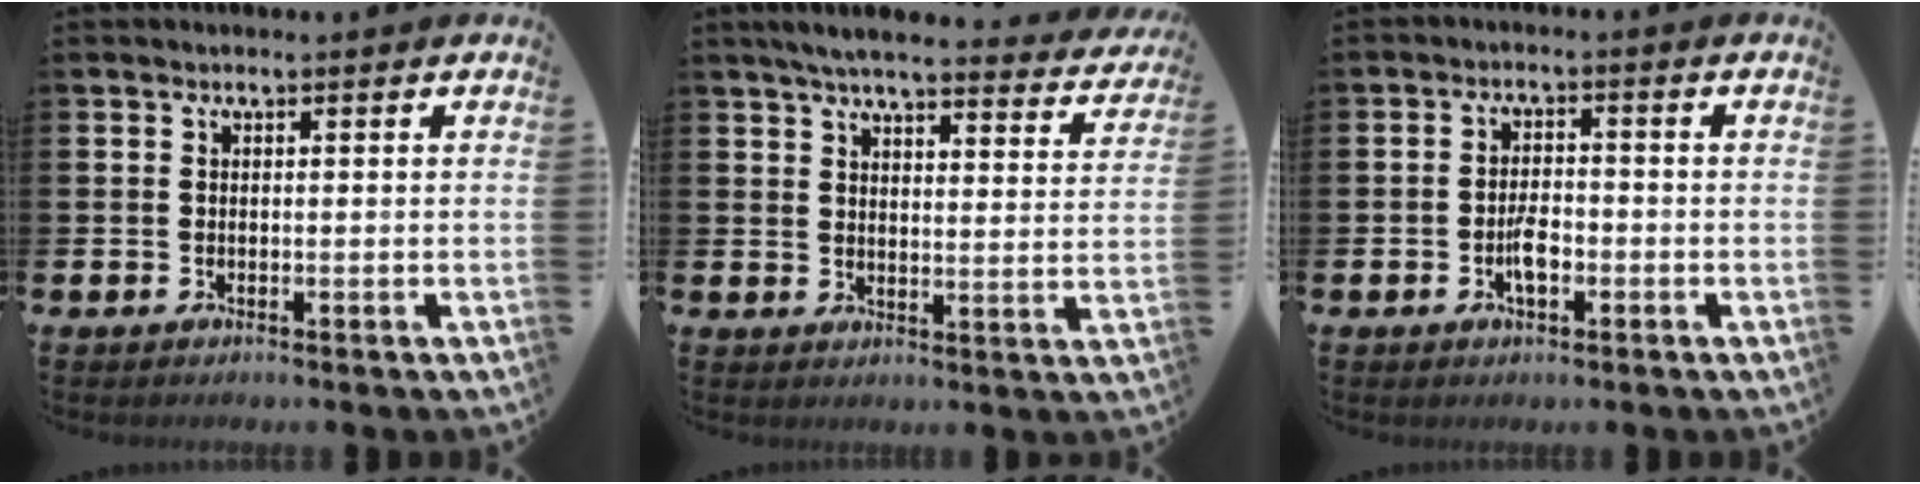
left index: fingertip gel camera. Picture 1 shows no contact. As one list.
[{"total": 4.9, "force": [4.6, 0.5, 1.8], "torque": [-0.052, -0.029, 0.078]}, {"total": 3.2, "force": [-1.1, 1.5, 2.6], "torque": [-0.047, 0.004, -0.020]}]